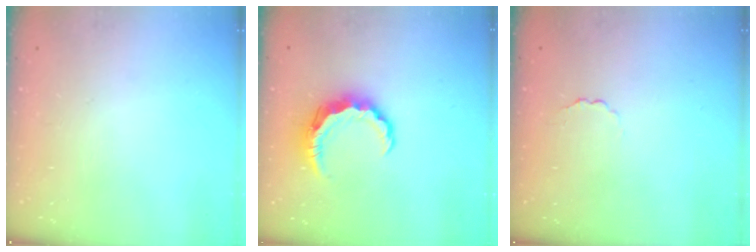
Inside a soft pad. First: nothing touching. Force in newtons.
{"total": 8.8, "press": 8.7, "slide": 1.4}
{"total": 1.7, "press": 1.6, "slide": 0.5}